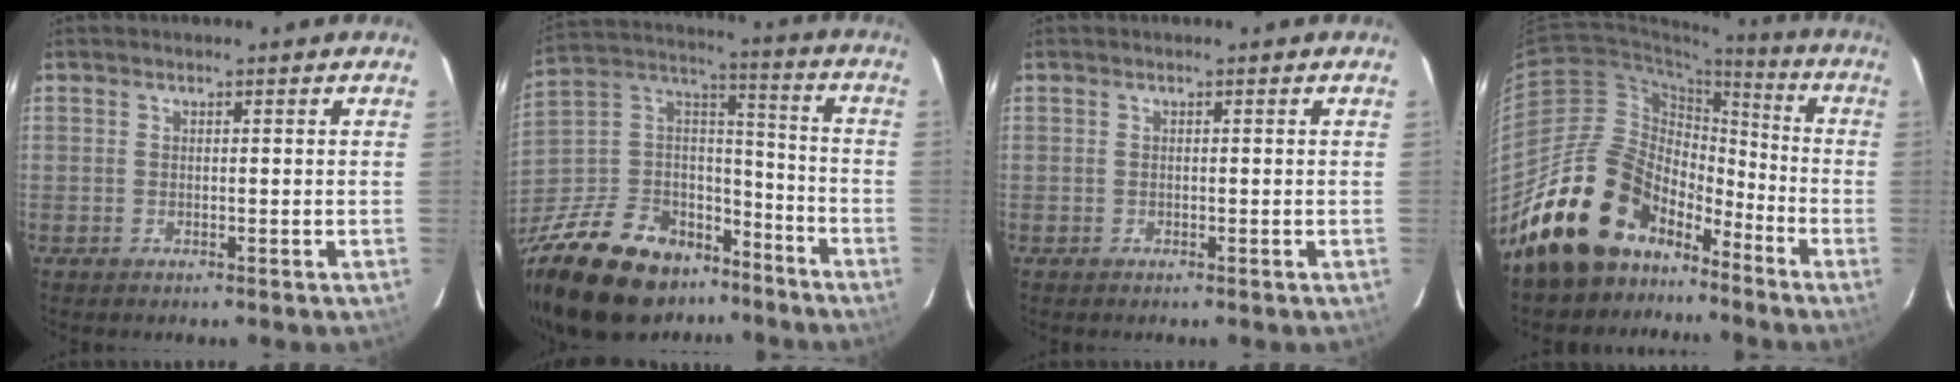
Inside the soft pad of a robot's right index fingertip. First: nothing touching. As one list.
[{"total": 30.7, "force": [-21.0, 16.9, 14.7], "torque": [-0.337, 0.030, -0.323]}, {"total": 0.0}, {"total": 18.6, "force": [-13.6, 10.9, 6.5], "torque": [-0.133, 0.035, -0.221]}]